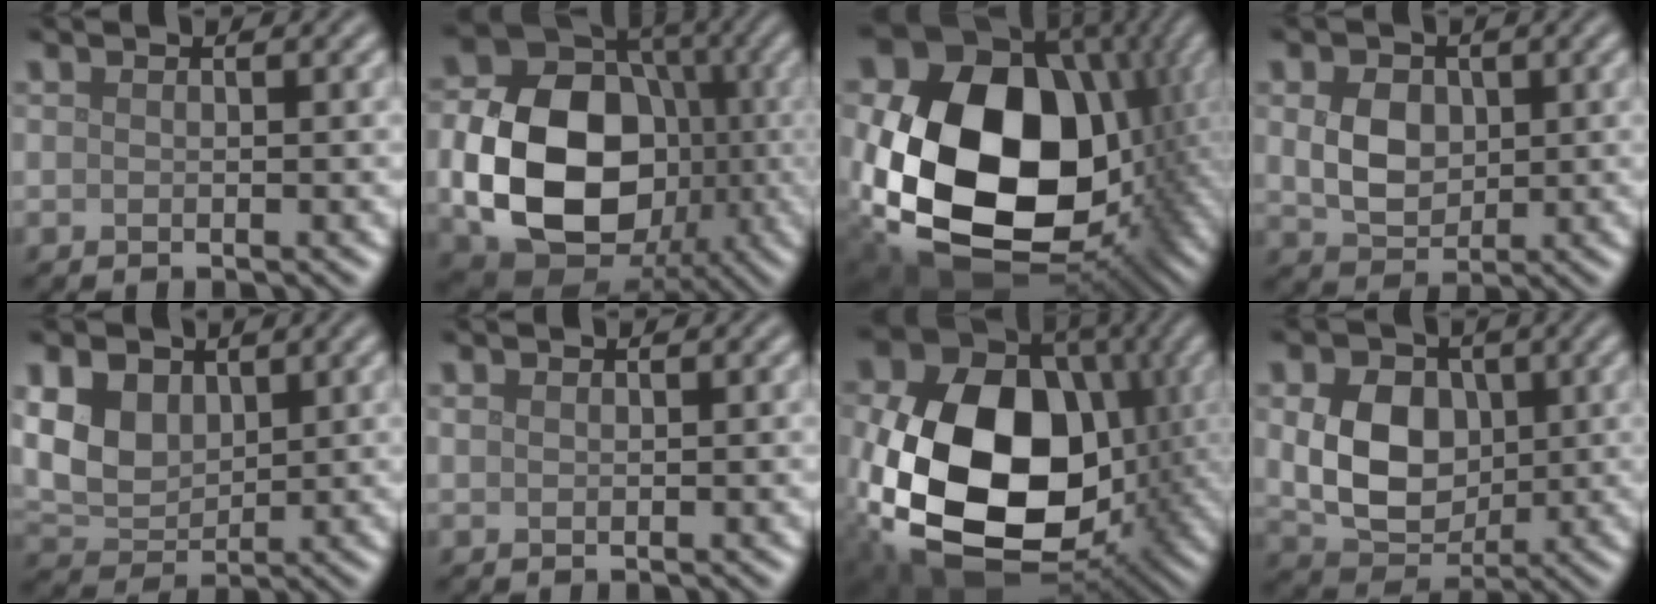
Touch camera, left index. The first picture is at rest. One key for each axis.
{"total": 13.1, "fx": -2.2, "fy": 9.8, "fz": 8.3, "tx": -0.154, "ty": -0.006, "tz": -0.040}
{"total": 22.7, "fx": 0.0, "fy": 17.0, "fz": 15.1, "tx": -0.331, "ty": -0.045, "tz": 0.029}
{"total": 4.1, "fx": 0.6, "fy": 3.1, "fz": 2.6, "tx": -0.058, "ty": -0.003, "tz": 0.011}
{"total": 5.9, "fx": 1.9, "fy": 4.3, "fz": 3.6, "tx": -0.088, "ty": 0.000, "tz": 0.034}
{"total": 0.5, "fx": 0.3, "fy": 0.3, "fz": 0.2, "tx": -0.004, "ty": 0.000, "tz": 0.008}
{"total": 20.1, "fx": -1.4, "fy": 14.8, "fz": 13.6, "tx": -0.291, "ty": -0.048, "tz": -0.007}
{"total": 7.2, "fx": 0.7, "fy": 5.5, "fz": 4.7, "tx": -0.094, "ty": -0.005, "tz": 0.014}